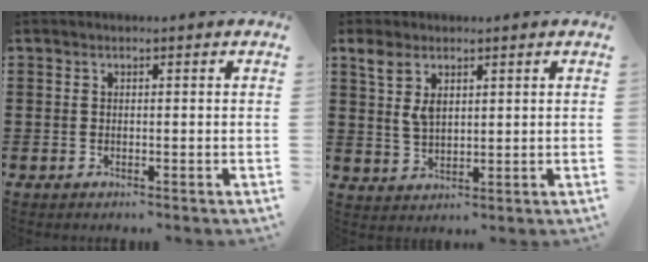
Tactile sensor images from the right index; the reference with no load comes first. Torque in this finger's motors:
{"motor_torque": [0.27, 0.33, 0.21, 0.11]}